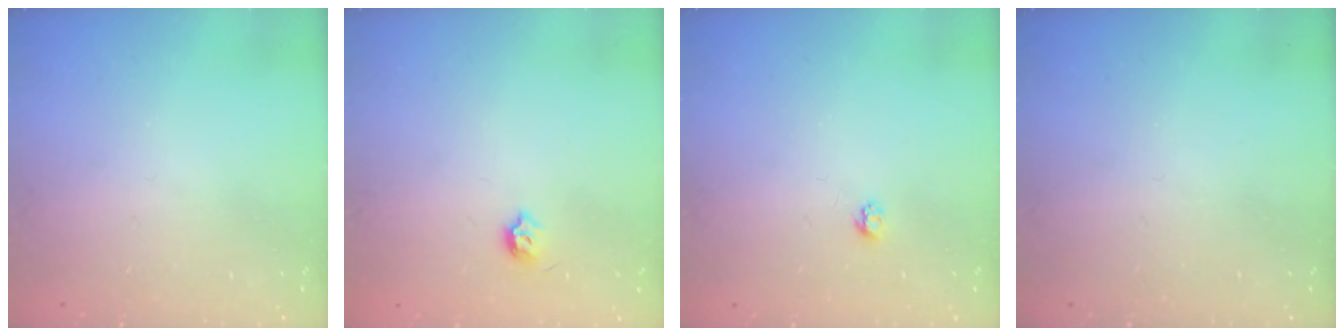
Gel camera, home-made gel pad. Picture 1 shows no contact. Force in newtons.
{"total": 3.9, "press": 3.8, "slide": 0.7}
{"total": 2.7, "press": 2.7, "slide": 0.4}
{"total": 0.0}